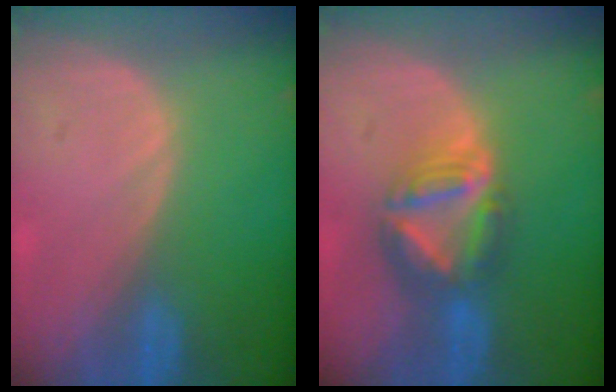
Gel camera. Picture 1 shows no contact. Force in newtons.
{"total": 7.8, "press": 6.7, "slide": 4.1}